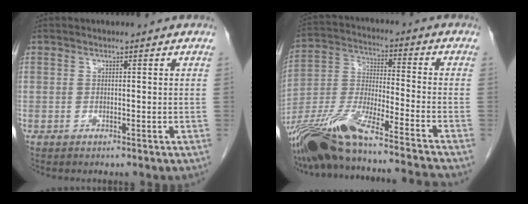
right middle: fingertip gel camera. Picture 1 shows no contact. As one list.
[{"total": 20.1, "force": [-16.9, -0.6, 10.8], "torque": [-0.236, -0.024, -0.311]}]